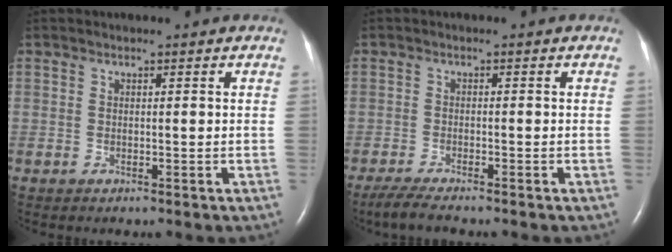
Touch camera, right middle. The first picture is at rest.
{"total": 3.8, "force": [-3.2, 0.0, 2.1], "torque": [-0.049, -0.014, -0.060]}